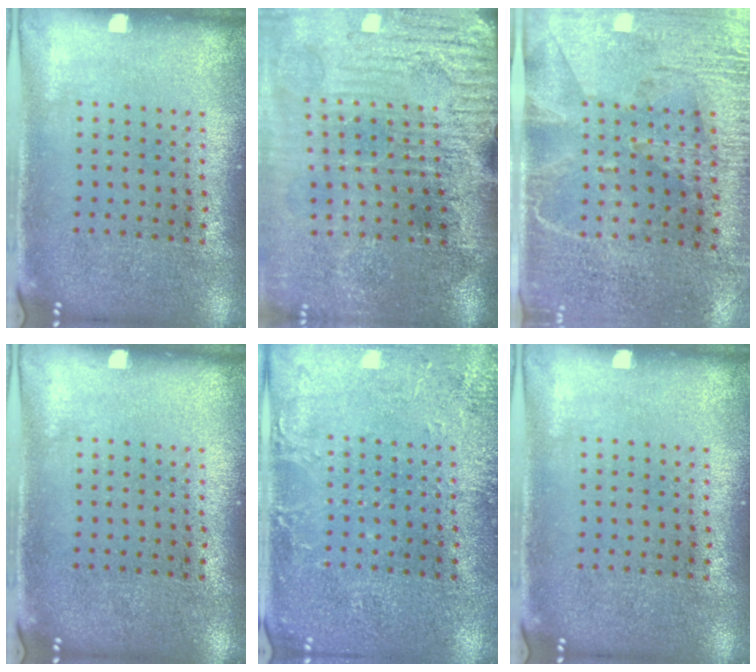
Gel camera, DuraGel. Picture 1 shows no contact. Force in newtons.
{"total": 4.6, "press": 4.0, "slide": 2.4}
{"total": 2.9, "press": 2.6, "slide": 1.4}
{"total": 0.0}
{"total": 2.5, "press": 2.5, "slide": 0.3}
{"total": 0.0}